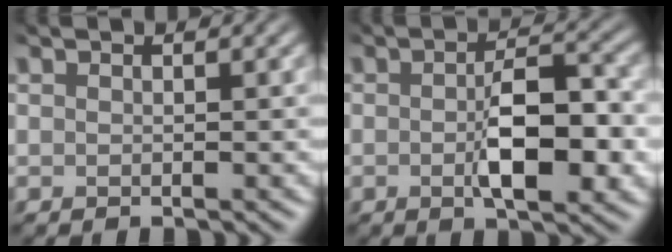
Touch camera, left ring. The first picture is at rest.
{"total": 6.1, "force": [-1.5, 2.6, 5.3], "torque": [-0.089, -0.004, -0.019]}